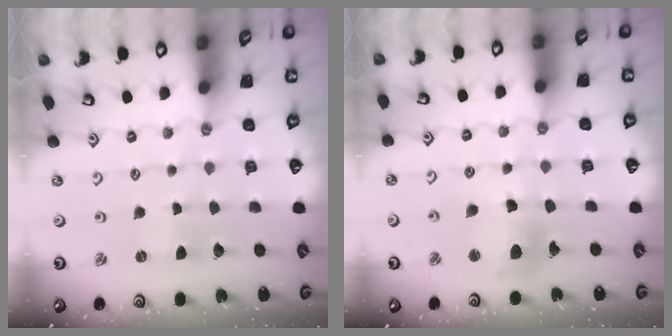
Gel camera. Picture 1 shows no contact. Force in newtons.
{"total": 11.0, "press": 10.8, "slide": 1.7}